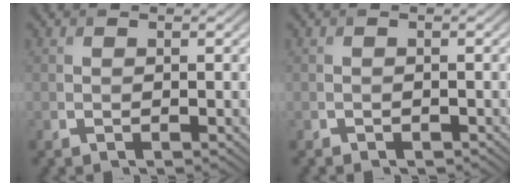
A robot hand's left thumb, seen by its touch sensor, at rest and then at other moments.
{"total": 0.7, "force": [-0.5, 0.1, -0.5], "torque": [0.009, -0.002, -0.010]}